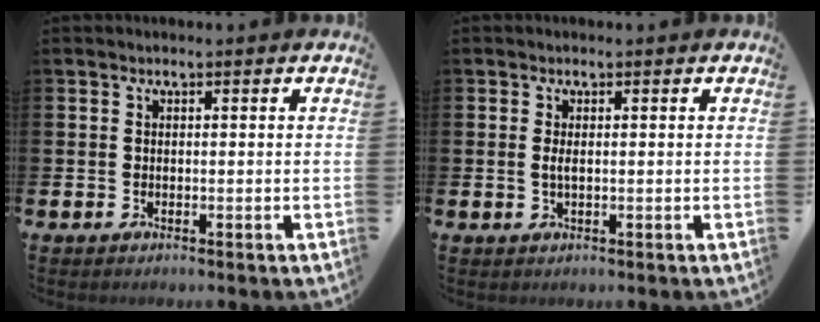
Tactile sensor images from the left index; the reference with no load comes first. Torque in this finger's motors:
{"motor_torque": [0.35, -0.01, 0.01, 0.07]}